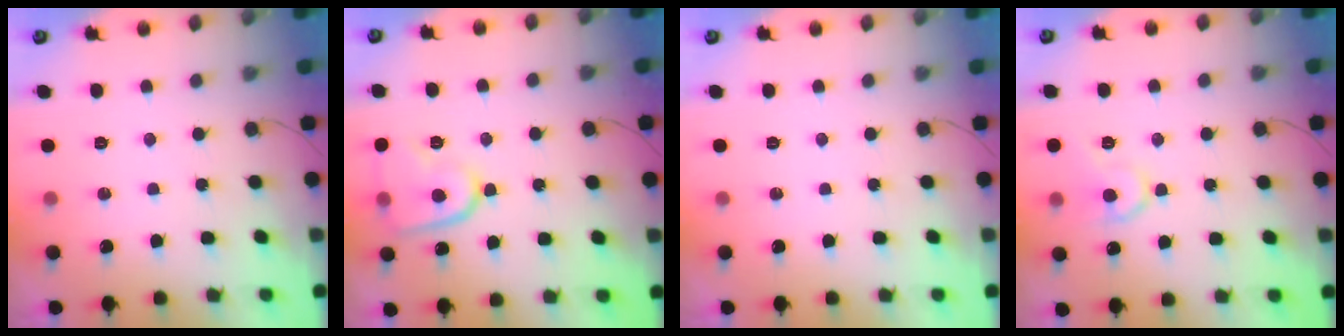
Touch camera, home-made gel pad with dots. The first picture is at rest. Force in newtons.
{"total": 11.1, "press": 11.1, "slide": 1.0}
{"total": 0.0}
{"total": 10.1, "press": 10.1, "slide": 0.9}